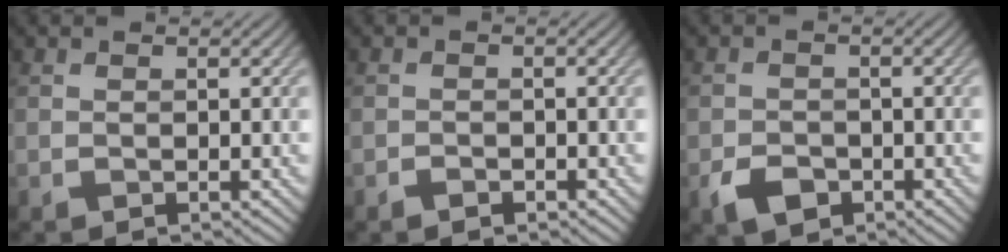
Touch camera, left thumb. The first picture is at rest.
{"total": 0.8, "force": [-0.7, 0.4, 0.3], "torque": [-0.005, 0.002, -0.014]}
{"total": 3.1, "force": [-1.7, 2.1, 1.6], "torque": [-0.032, -0.003, -0.037]}